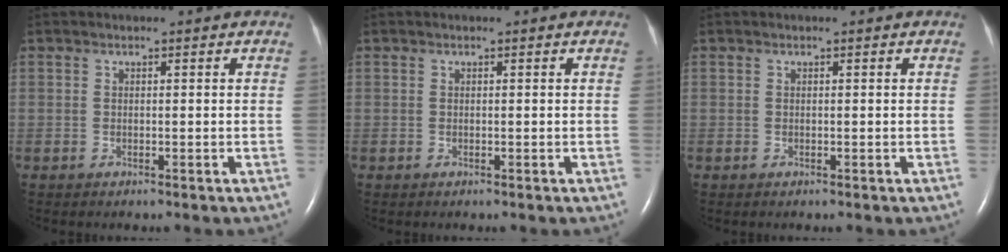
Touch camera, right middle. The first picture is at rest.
{"total": 0.0}
{"total": 0.0}